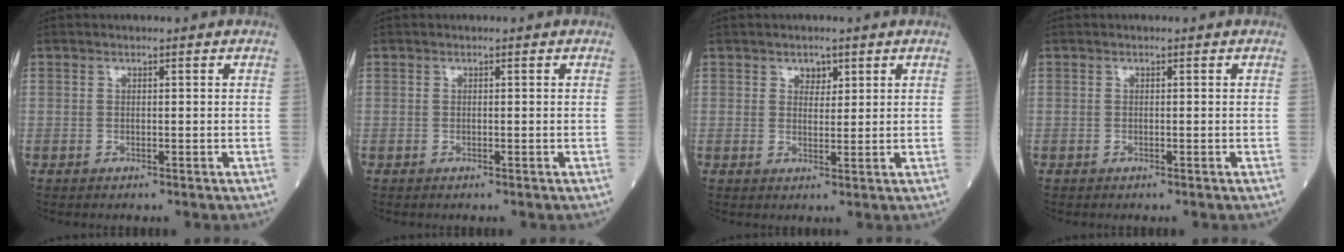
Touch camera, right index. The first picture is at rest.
{"total": 0.0}
{"total": 2.1, "force": [1.3, 1.4, 0.9], "torque": [-0.008, -0.001, 0.019]}
{"total": 0.0}